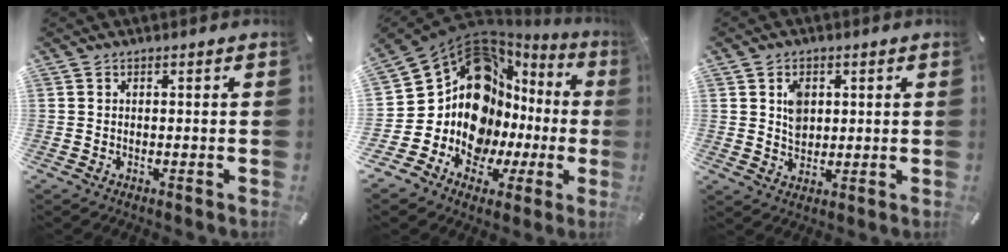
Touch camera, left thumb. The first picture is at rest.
{"total": 16.2, "force": [2.7, 13.4, 8.7], "torque": [-0.186, -0.071, 0.057]}
{"total": 4.9, "force": [1.4, 4.1, 2.4], "torque": [-0.041, 0.001, 0.022]}